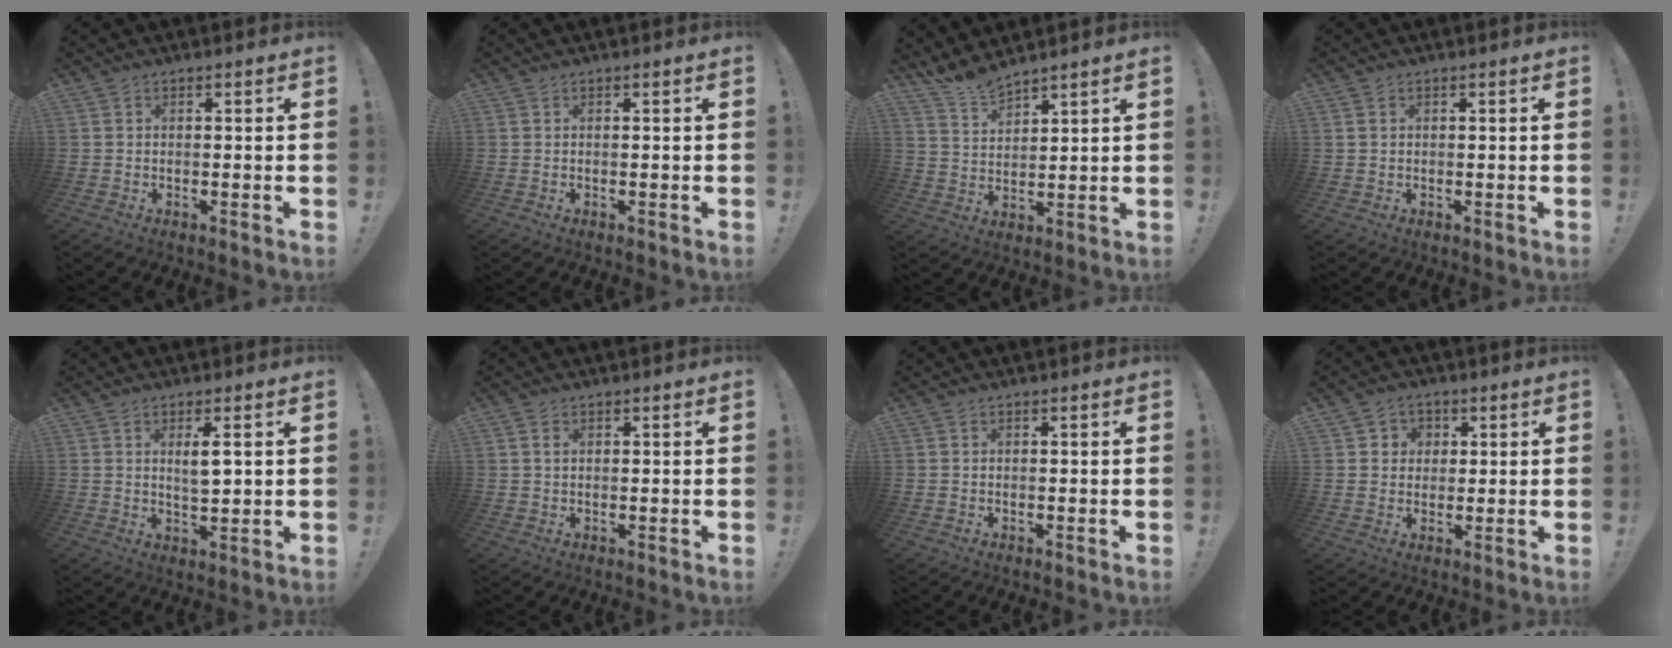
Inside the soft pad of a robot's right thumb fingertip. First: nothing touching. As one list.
[{"total": 0.0}, {"total": 7.0, "force": [6.8, 1.1, 1.4], "torque": [-0.047, -0.043, 0.131]}, {"total": 0.8, "force": [0.4, 0.5, 0.4], "torque": [-0.002, 0.000, 0.006]}, {"total": 4.7, "force": [1.5, 1.2, 4.3], "torque": [-0.069, -0.009, 0.021]}, {"total": 1.2, "force": [0.6, 0.8, 0.8], "torque": [-0.011, -0.001, 0.009]}, {"total": 0.0}, {"total": 4.3, "force": [0.9, 4.1, 0.6], "torque": [-0.003, -0.007, 0.014]}]